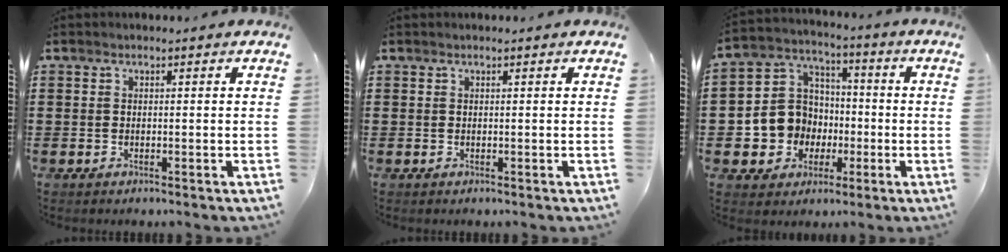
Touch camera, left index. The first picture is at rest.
{"total": 0.0}
{"total": 9.2, "force": [-1.0, 9.0, 2.0], "torque": [-0.095, 0.002, -0.014]}